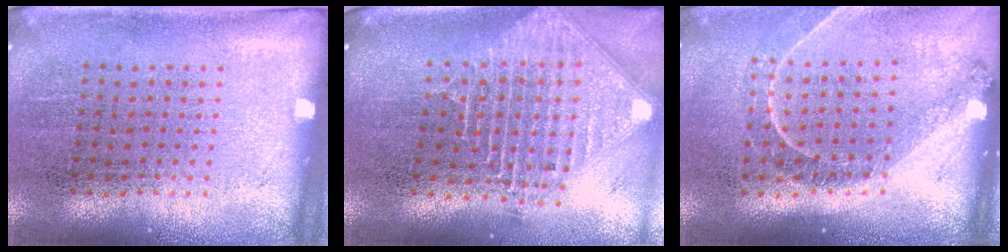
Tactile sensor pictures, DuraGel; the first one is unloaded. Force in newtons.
{"total": 2.5, "press": 1.9, "slide": 1.7}
{"total": 1.2, "press": 1.2, "slide": 0.3}